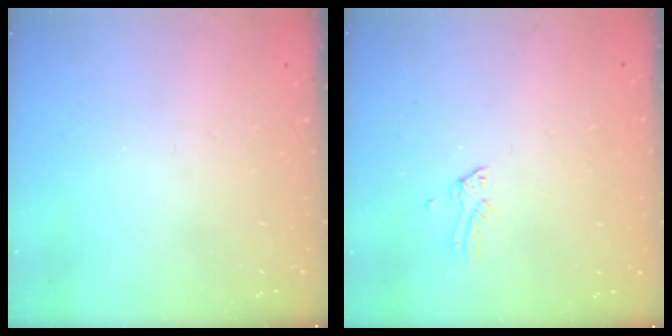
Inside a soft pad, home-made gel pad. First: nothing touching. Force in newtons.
{"total": 0.0}